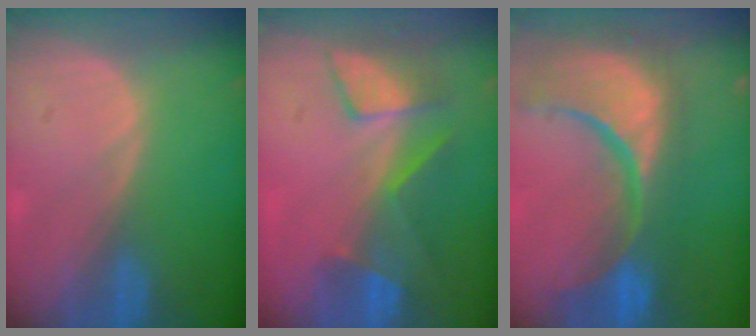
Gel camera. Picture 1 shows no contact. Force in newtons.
{"total": 7.7, "press": 6.8, "slide": 3.6}
{"total": 15.4, "press": 12.1, "slide": 9.6}